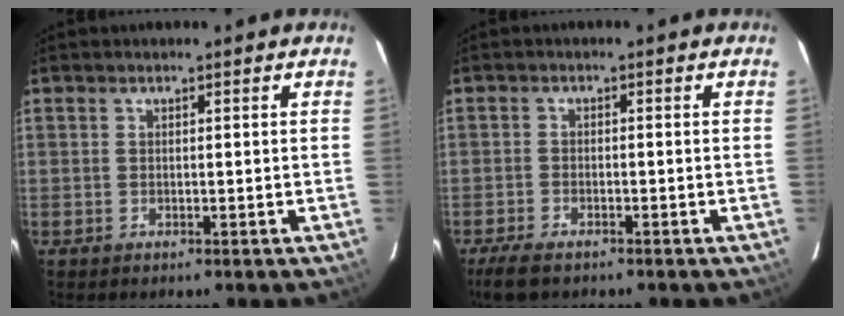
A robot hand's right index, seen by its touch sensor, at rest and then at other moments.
{"total": 5.5, "force": [-4.0, 2.3, 3.0], "torque": [-0.065, -0.010, -0.068]}